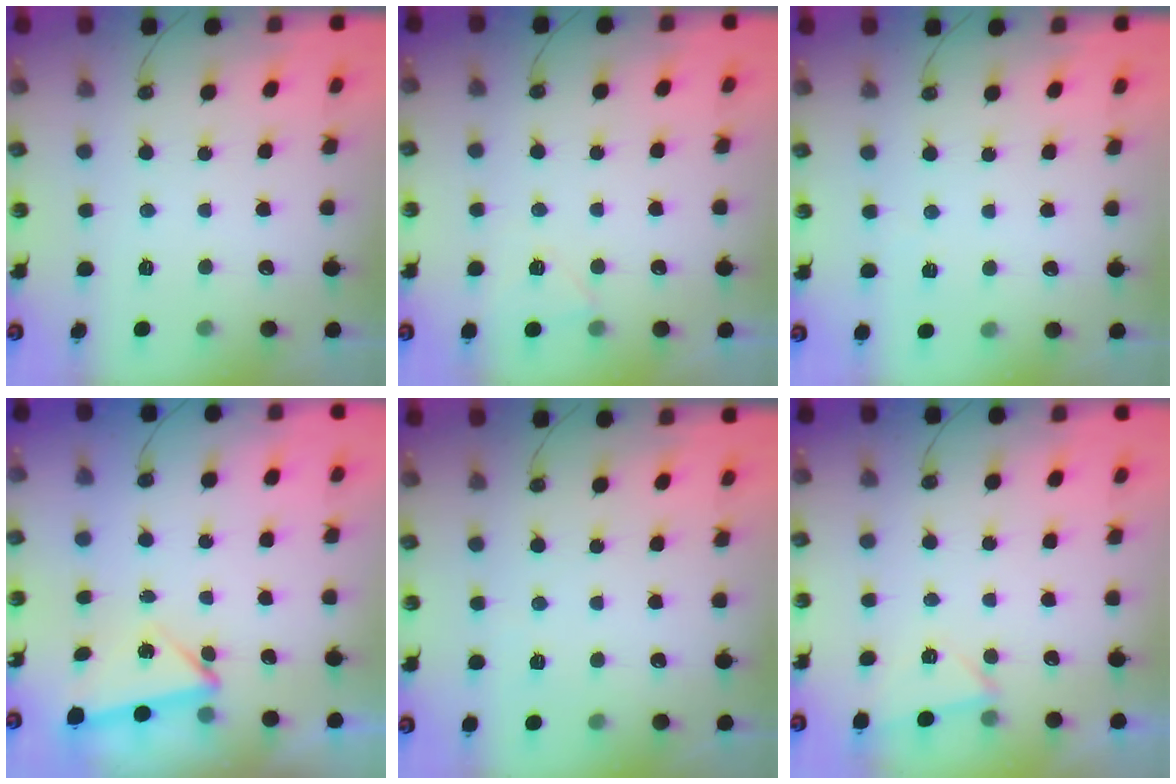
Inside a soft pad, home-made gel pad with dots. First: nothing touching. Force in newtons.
{"total": 5.7, "press": 5.2, "slide": 2.3}
{"total": 2.0, "press": 1.9, "slide": 0.8}
{"total": 4.0, "press": 3.9, "slide": 0.7}
{"total": 1.9, "press": 1.9, "slide": 0.4}
{"total": 2.4, "press": 2.0, "slide": 1.2}